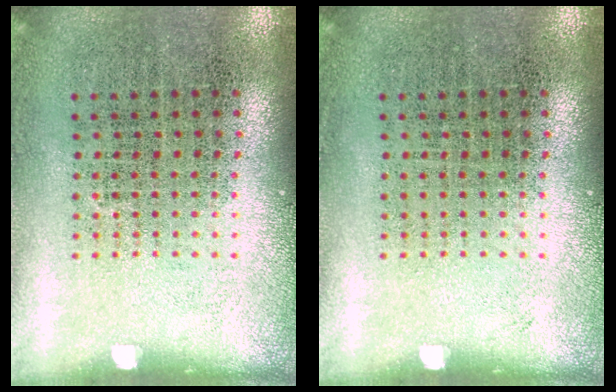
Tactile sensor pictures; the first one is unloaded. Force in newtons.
{"total": 0.0}